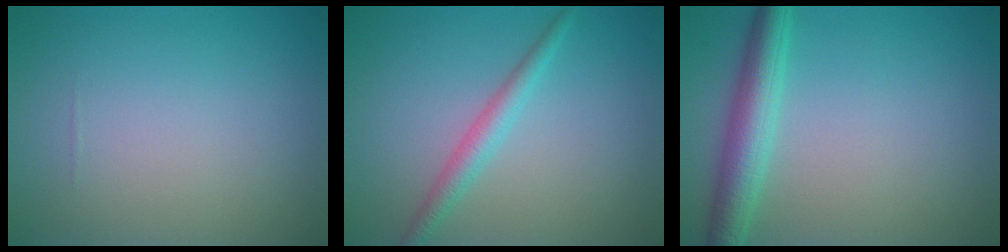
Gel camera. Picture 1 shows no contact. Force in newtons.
{"total": 2.1, "press": 2.1, "slide": 0.1}
{"total": 4.2, "press": 4.2, "slide": 0.1}